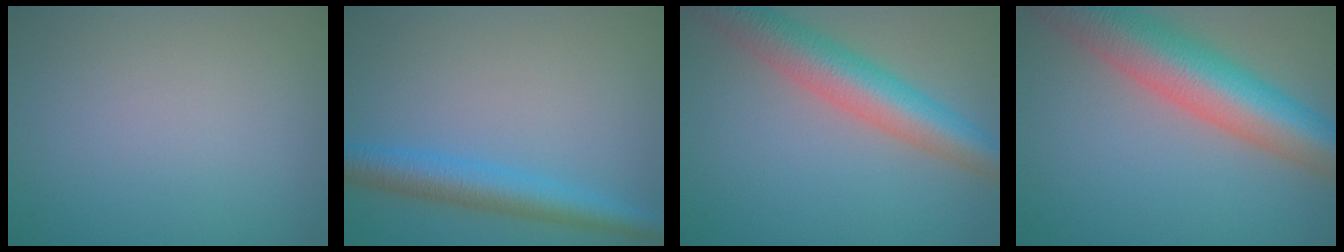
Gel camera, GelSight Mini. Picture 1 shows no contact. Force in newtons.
{"total": 4.5, "press": 4.5, "slide": 0.2}
{"total": 7.7, "press": 7.7, "slide": 0.3}
{"total": 11.5, "press": 11.5, "slide": 0.6}